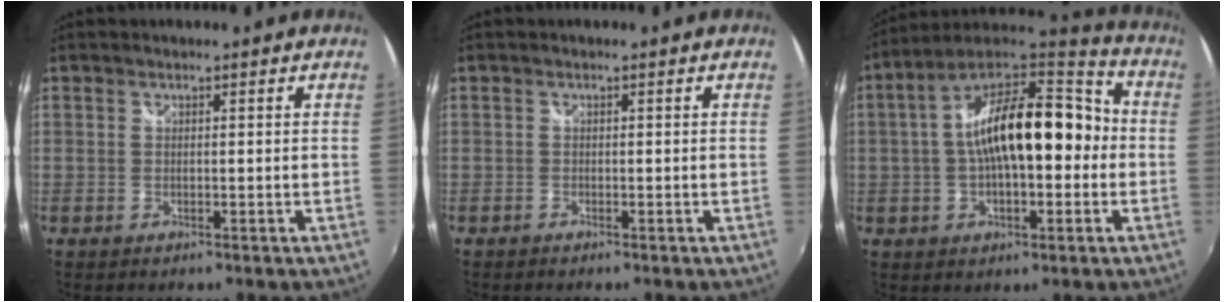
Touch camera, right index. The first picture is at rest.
{"total": 0.6, "force": [-0.6, 0.2, 0.1], "torque": [-0.004, -0.003, -0.013]}
{"total": 19.4, "force": [-0.6, 8.6, 17.4], "torque": [-0.299, 0.031, -0.017]}